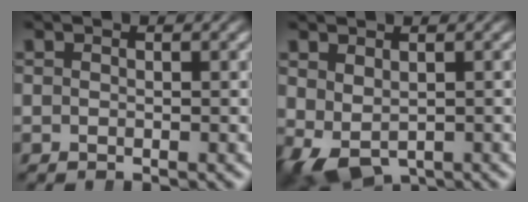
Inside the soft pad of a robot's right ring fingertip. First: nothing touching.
{"total": 5.1, "force": [-2.4, 3.8, 2.3], "torque": [-0.075, -0.037, -0.015]}